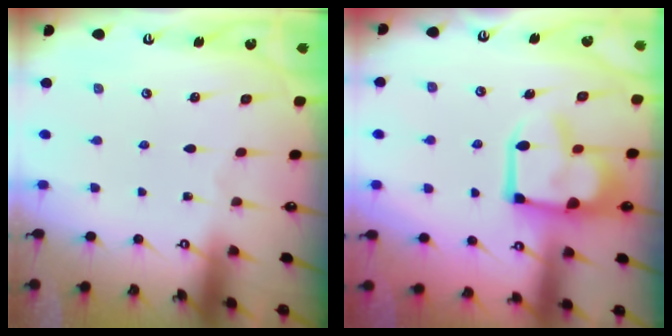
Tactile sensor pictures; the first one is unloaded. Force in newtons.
{"total": 10.8, "press": 10.8, "slide": 1.1}